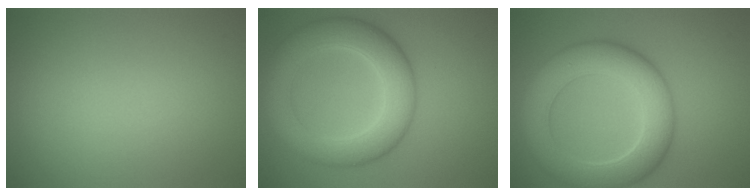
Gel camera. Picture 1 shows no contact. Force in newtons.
{"total": 7.4, "press": 7.4, "slide": 0.5}
{"total": 8.2, "press": 8.2, "slide": 0.4}